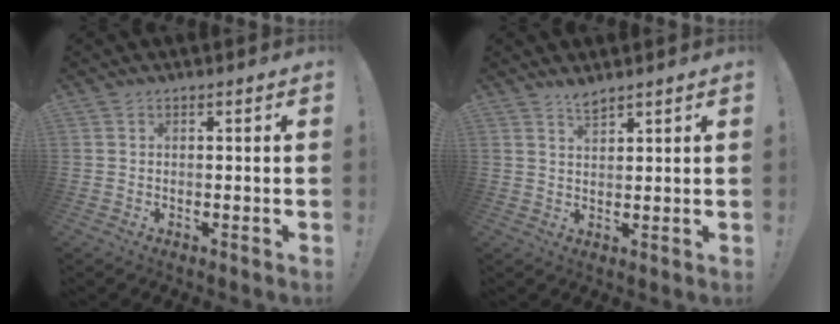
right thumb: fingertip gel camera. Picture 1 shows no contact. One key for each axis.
{"total": 3.2, "fx": 2.9, "fy": 0.5, "fz": 1.3, "tx": -0.018, "ty": -0.020, "tz": 0.050}